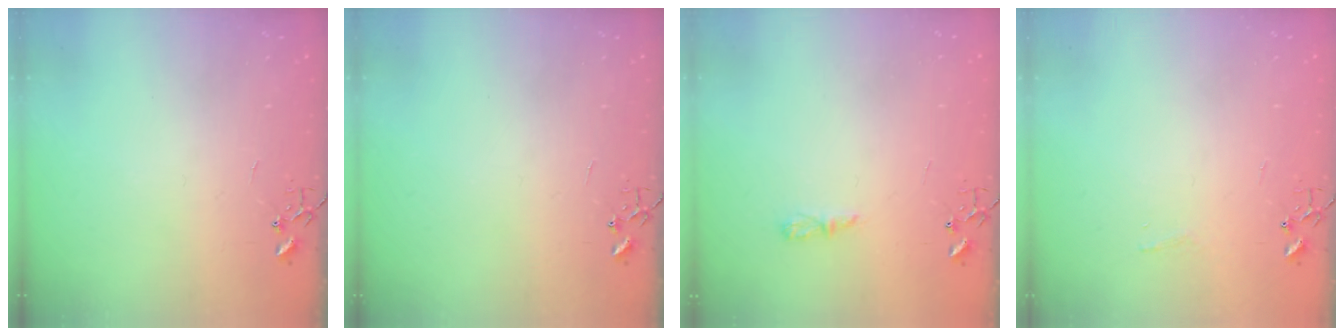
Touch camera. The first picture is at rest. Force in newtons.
{"total": 0.0}
{"total": 5.2, "press": 5.1, "slide": 0.8}
{"total": 4.1, "press": 4.0, "slide": 0.5}